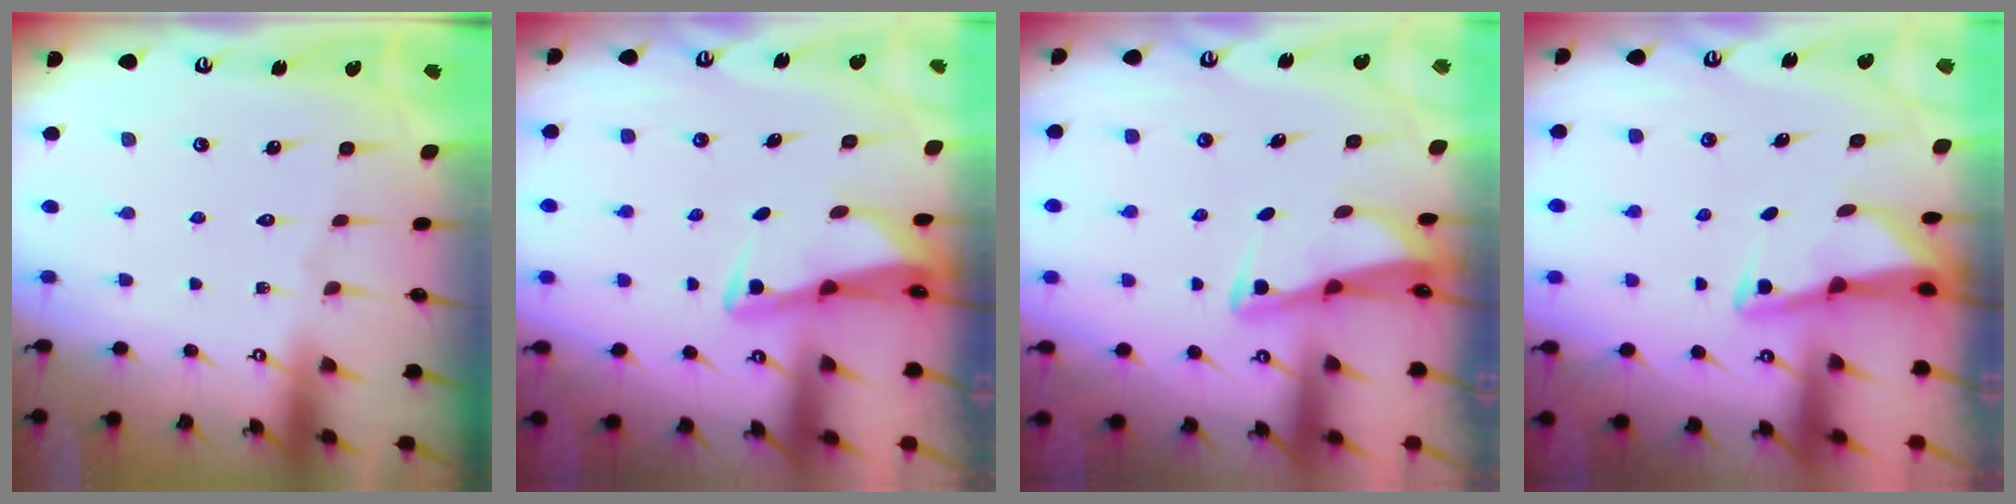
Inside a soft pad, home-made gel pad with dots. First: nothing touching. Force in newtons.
{"total": 2.5, "press": 2.5, "slide": 0.5}
{"total": 2.7, "press": 2.7, "slide": 0.3}
{"total": 2.9, "press": 2.9, "slide": 0.3}